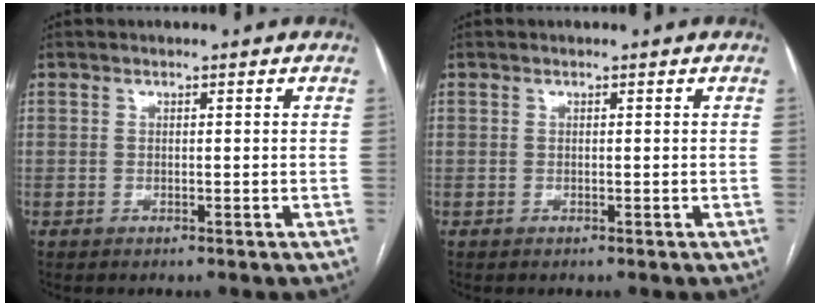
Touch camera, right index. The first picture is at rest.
{"total": 0.0}